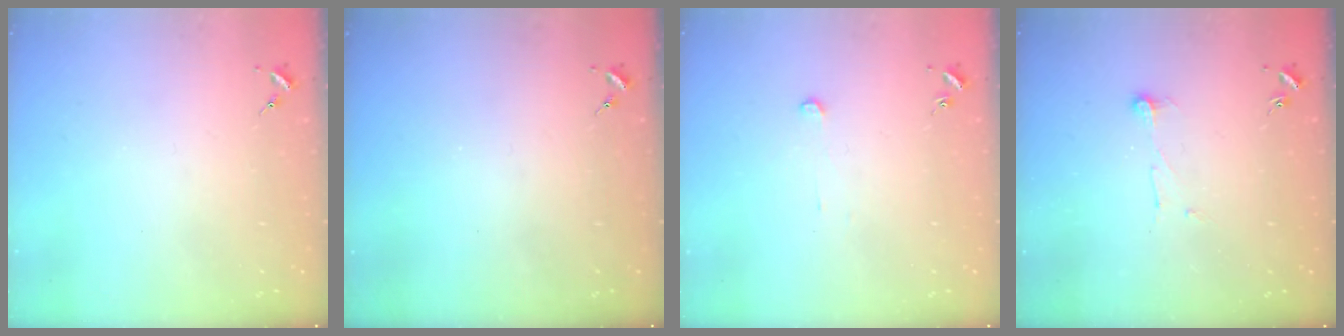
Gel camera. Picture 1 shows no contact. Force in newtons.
{"total": 0.0}
{"total": 2.6, "press": 2.6, "slide": 0.2}
{"total": 6.5, "press": 6.5, "slide": 0.7}